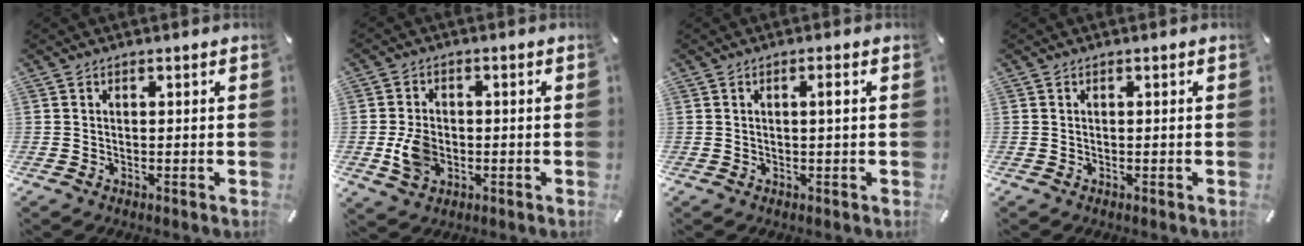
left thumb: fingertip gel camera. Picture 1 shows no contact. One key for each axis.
{"total": 6.8, "fx": -1.3, "fy": 5.2, "fz": 4.2, "tx": -0.088, "ty": 0.000, "tz": -0.023}
{"total": 1.9, "fx": 0.3, "fy": 0.1, "fz": 1.8, "tx": -0.036, "ty": -0.001, "tz": 0.004}
{"total": 0.0}